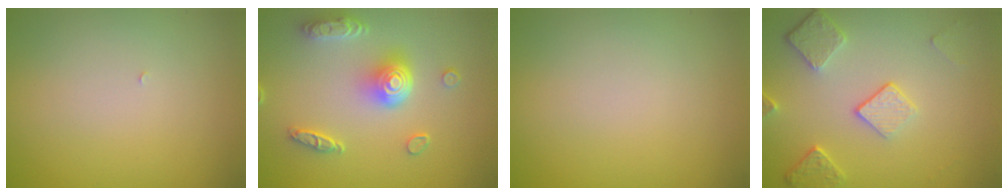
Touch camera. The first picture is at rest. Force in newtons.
{"total": 4.8, "press": 3.7, "slide": 3.0}
{"total": 0.0}
{"total": 4.0, "press": 3.1, "slide": 2.5}